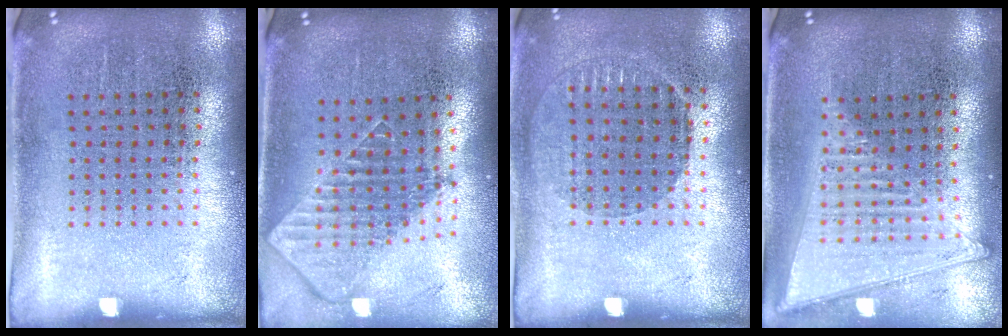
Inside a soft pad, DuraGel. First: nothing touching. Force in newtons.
{"total": 1.9, "press": 1.5, "slide": 1.2}
{"total": 1.0, "press": 0.9, "slide": 0.4}
{"total": 1.7, "press": 1.6, "slide": 0.6}